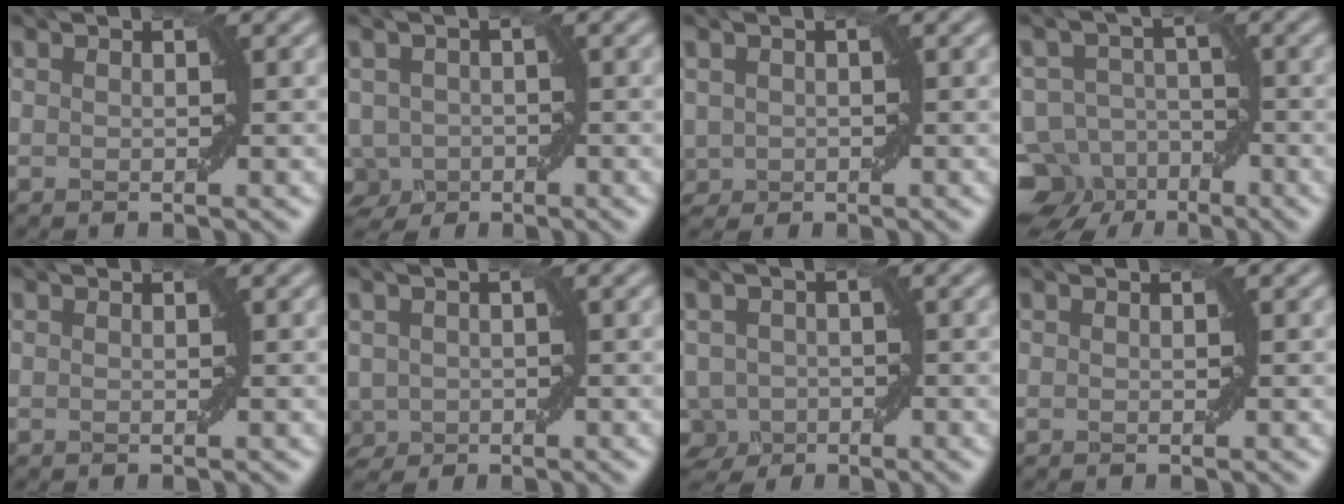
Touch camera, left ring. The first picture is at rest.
{"total": 4.0, "force": [-1.8, 3.1, 1.8], "torque": [-0.025, -0.002, -0.034]}
{"total": 2.0, "force": [-0.2, 1.7, 0.9], "torque": [-0.020, -0.001, -0.004]}
{"total": 11.4, "force": [-7.0, 8.4, 3.4], "torque": [-0.053, -0.012, -0.129]}
{"total": 0.0}
{"total": 2.6, "force": [-0.7, 2.2, 1.2], "torque": [-0.025, -0.006, -0.014]}
{"total": 4.5, "force": [-2.4, 3.5, 1.7], "torque": [-0.018, -0.002, -0.041]}
{"total": 0.0}